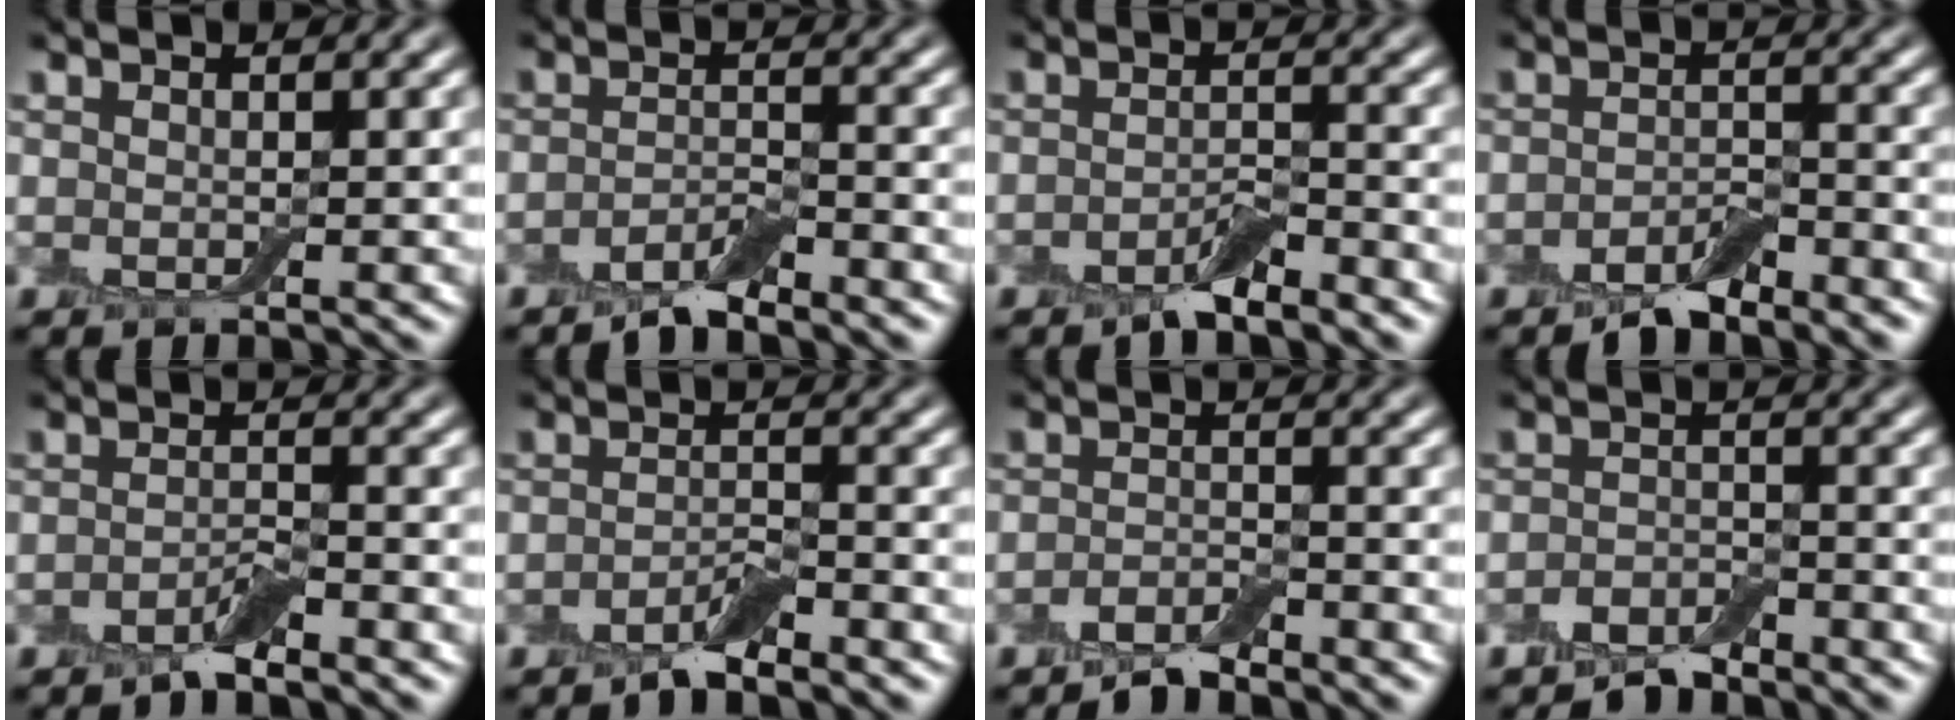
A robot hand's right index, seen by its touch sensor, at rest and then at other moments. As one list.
[{"total": 2.6, "force": [-2.2, 0.5, 1.3], "torque": [-0.024, 0.005, -0.045]}, {"total": 2.5, "force": [-1.9, 0.7, 1.5], "torque": [-0.024, 0.004, -0.036]}, {"total": 3.0, "force": [-2.3, 1.0, 1.5], "torque": [-0.025, 0.005, -0.046]}, {"total": 1.9, "force": [-1.4, 0.4, 1.2], "torque": [-0.022, 0.004, -0.030]}, {"total": 2.3, "force": [-1.8, 0.5, 1.4], "torque": [-0.025, 0.004, -0.037]}, {"total": 2.3, "force": [-1.9, 0.5, 1.1], "torque": [-0.022, 0.003, -0.041]}, {"total": 2.6, "force": [-2.2, 0.9, 0.9], "torque": [-0.014, 0.005, -0.045]}]